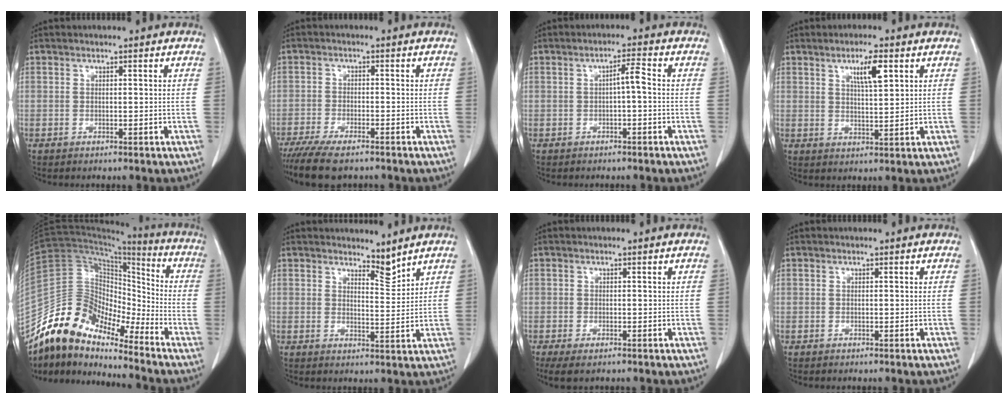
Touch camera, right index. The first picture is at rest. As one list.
[{"total": 8.7, "force": [-6.8, 2.6, 4.9], "torque": [-0.083, -0.016, -0.111]}, {"total": 1.7, "force": [-0.1, 0.4, 1.7], "torque": [-0.031, 0.004, -0.001]}, {"total": 5.8, "force": [2.7, 1.2, 5.0], "torque": [-0.088, 0.000, 0.048]}, {"total": 16.1, "force": [-13.6, 6.0, 6.3], "torque": [-0.105, 0.054, -0.253]}, {"total": 3.4, "force": [3.2, 0.7, 0.9], "torque": [-0.014, -0.010, 0.057]}, {"total": 4.3, "force": [-2.5, 2.0, 2.9], "torque": [-0.060, -0.013, -0.039]}, {"total": 0.0}]